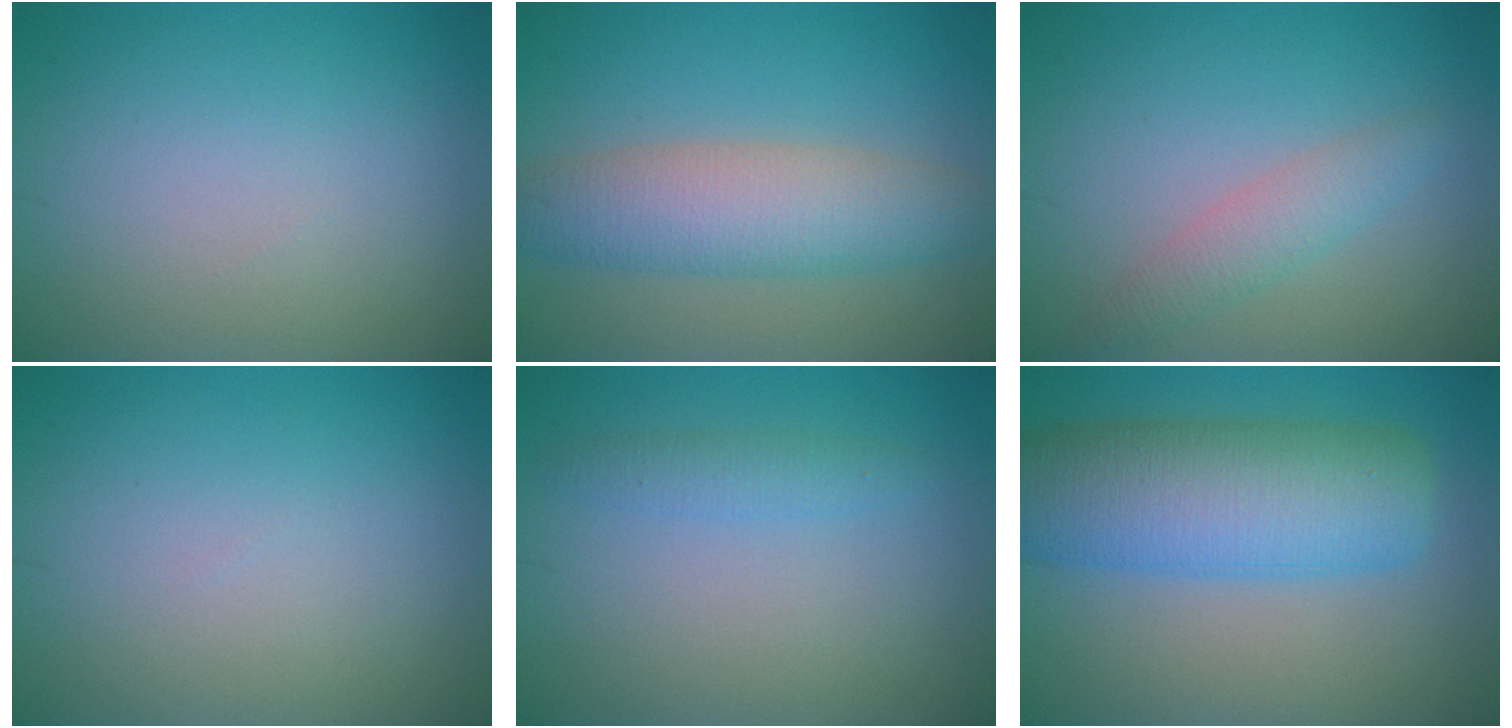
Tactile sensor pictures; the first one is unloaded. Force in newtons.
{"total": 6.3, "press": 6.3, "slide": 0.2}
{"total": 2.3, "press": 2.3, "slide": 0.0}
{"total": 0.0}
{"total": 1.6, "press": 1.6, "slide": 0.1}
{"total": 9.5, "press": 9.5, "slide": 0.2}